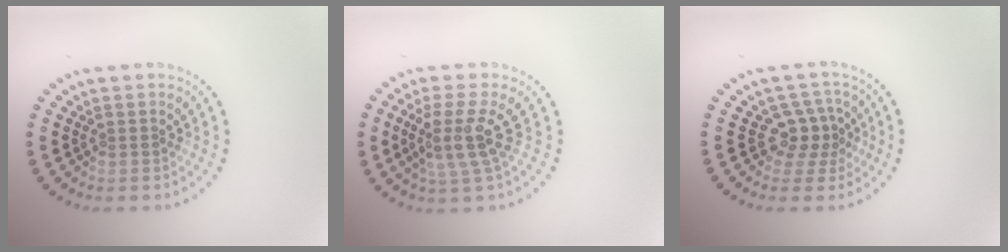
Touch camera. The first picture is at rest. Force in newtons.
{"total": 3.7, "press": 2.7, "slide": 2.6}
{"total": 2.7, "press": 2.2, "slide": 1.6}